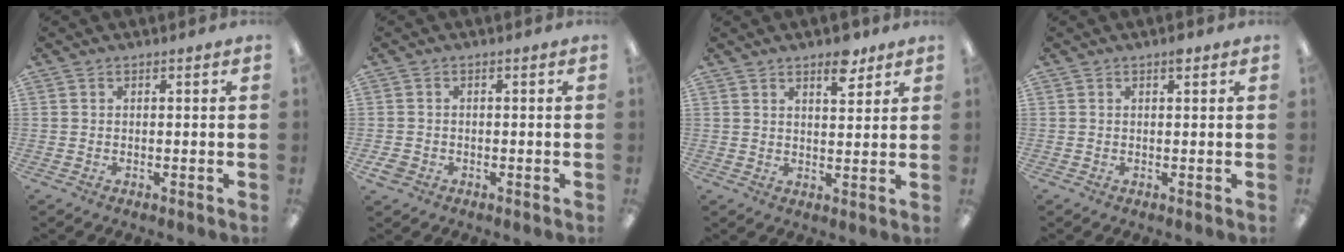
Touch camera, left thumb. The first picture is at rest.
{"total": 2.0, "force": [-0.8, 1.6, 0.8], "torque": [-0.011, 0.003, -0.014]}
{"total": 6.3, "force": [4.6, 2.7, 3.5], "torque": [-0.031, -0.028, 0.074]}
{"total": 1.3, "force": [0.9, 0.4, 0.9], "torque": [-0.005, -0.005, 0.012]}